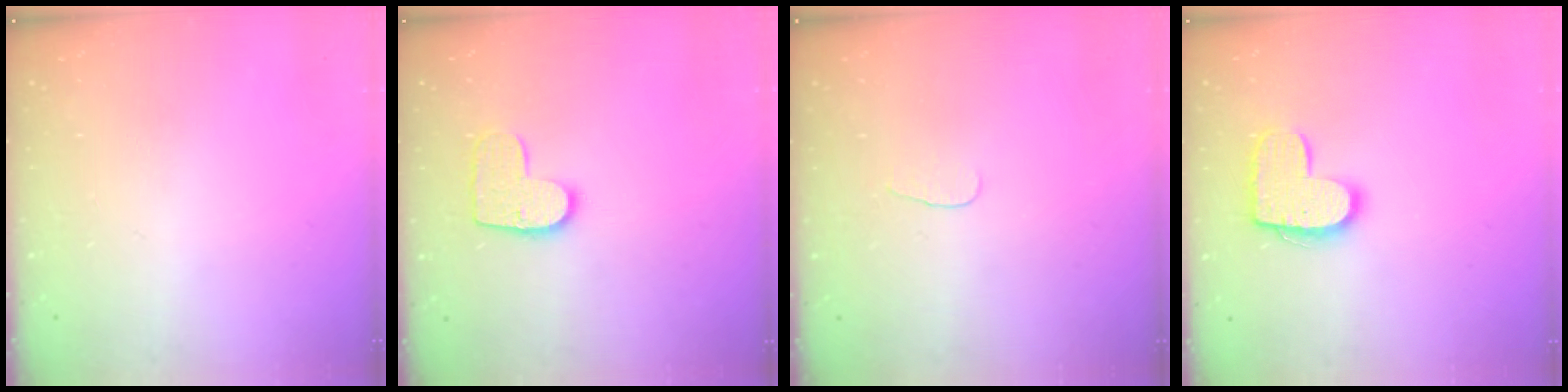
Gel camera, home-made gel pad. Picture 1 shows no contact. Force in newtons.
{"total": 10.0, "press": 10.0, "slide": 0.5}
{"total": 2.8, "press": 2.8, "slide": 0.3}
{"total": 12.4, "press": 12.4, "slide": 0.6}